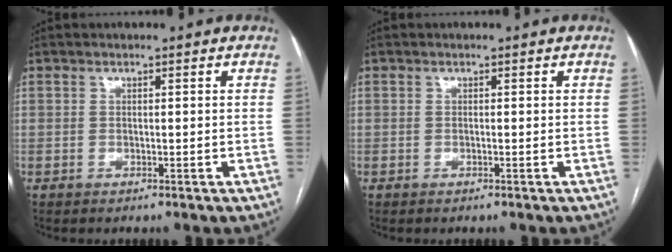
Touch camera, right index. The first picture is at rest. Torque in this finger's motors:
{"motor_torque": [0.14, 0.09, 0.03, 0.01]}